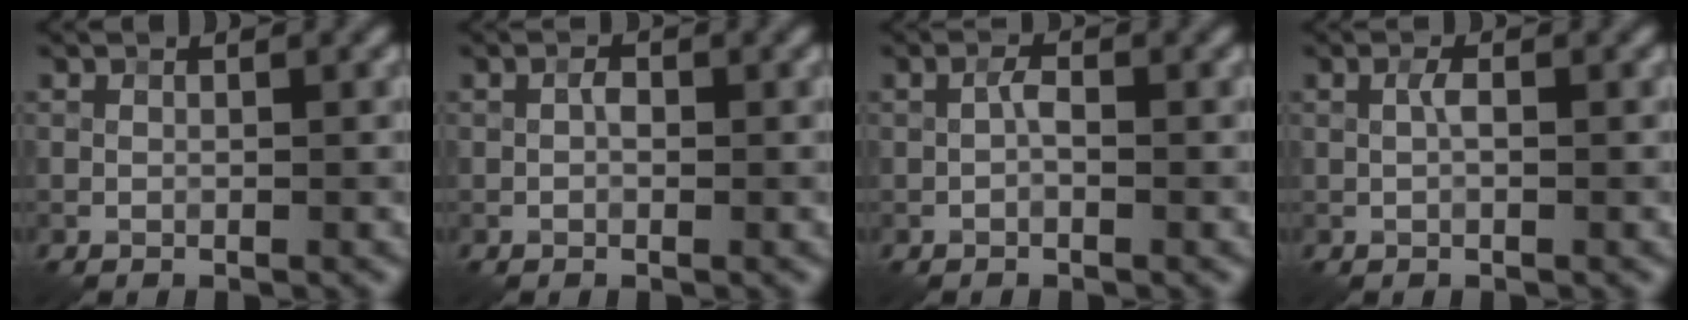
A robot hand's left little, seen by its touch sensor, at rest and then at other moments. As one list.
[{"total": 1.0, "force": [-0.1, 0.6, 0.8], "torque": [-0.012, 0.002, -0.003]}, {"total": 1.1, "force": [-0.3, 0.4, 1.0], "torque": [-0.017, 0.003, -0.007]}, {"total": 1.0, "force": [-0.1, 0.3, 0.9], "torque": [-0.019, 0.002, -0.002]}]